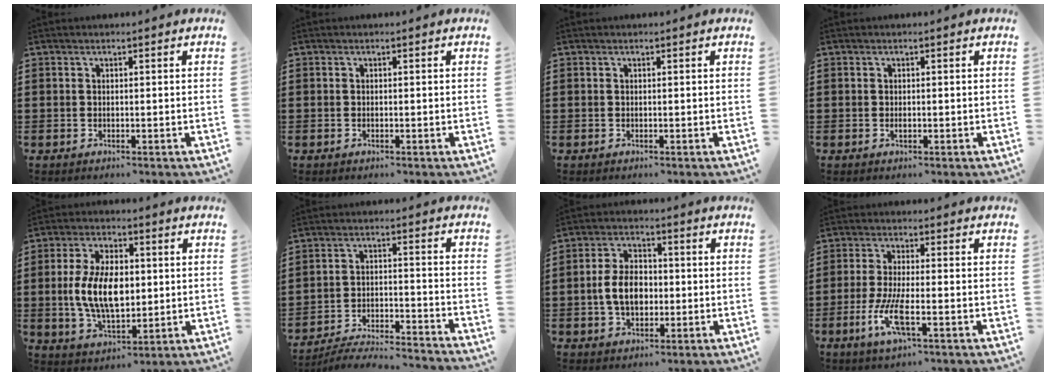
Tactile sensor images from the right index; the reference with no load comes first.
{"total": 0.0}
{"total": 0.0}
{"total": 0.8, "force": [-0.2, 0.3, 0.7], "torque": [-0.015, -0.003, -0.003]}
{"total": 9.9, "force": [0.3, 5.4, 8.3], "torque": [-0.172, 0.006, 0.002]}
{"total": 5.4, "force": [-5.2, 0.0, 1.3], "torque": [-0.031, -0.004, -0.105]}
{"total": 6.2, "force": [-0.6, 3.9, 4.8], "torque": [-0.112, 0.005, -0.017]}
{"total": 6.8, "force": [-2.7, 1.5, 6.0], "torque": [-0.133, -0.015, -0.053]}